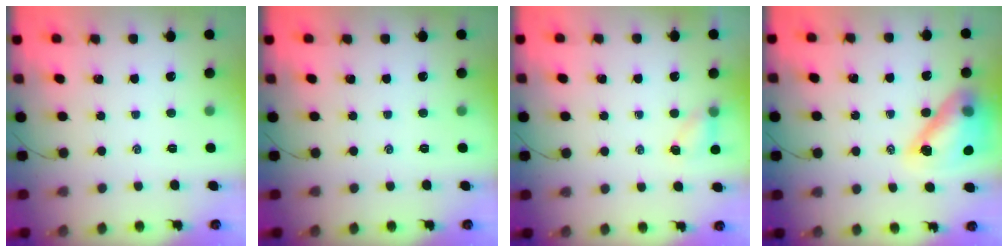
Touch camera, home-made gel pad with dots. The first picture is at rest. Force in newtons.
{"total": 0.0}
{"total": 4.6, "press": 4.4, "slide": 1.3}
{"total": 14.2, "press": 13.6, "slide": 3.9}